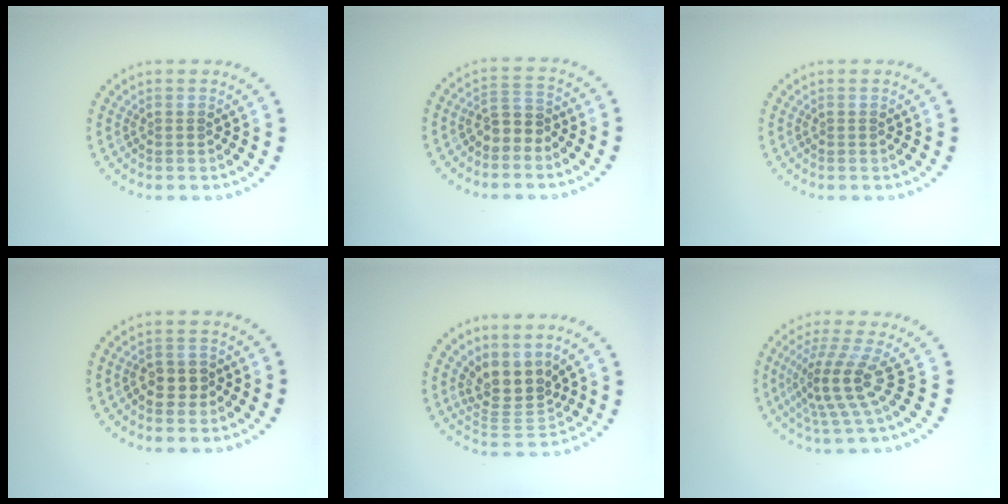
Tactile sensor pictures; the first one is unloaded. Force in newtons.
{"total": 2.4, "press": 2.1, "slide": 1.1}
{"total": 0.0}
{"total": 1.9, "press": 1.8, "slide": 0.5}
{"total": 3.8, "press": 2.9, "slide": 2.4}
{"total": 4.4, "press": 2.9, "slide": 3.2}